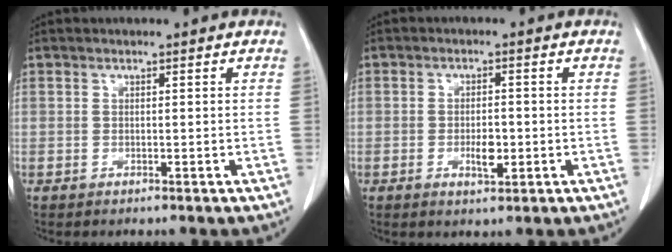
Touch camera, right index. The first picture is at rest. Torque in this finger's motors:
{"motor_torque": [0.01, 0.06, 0.00, 0.01]}